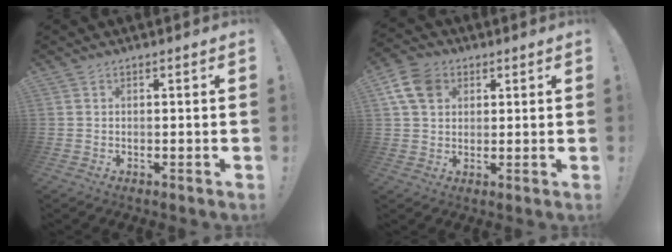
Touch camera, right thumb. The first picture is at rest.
{"total": 10.2, "force": [3.9, 7.7, 5.4], "torque": [-0.097, -0.003, 0.079]}